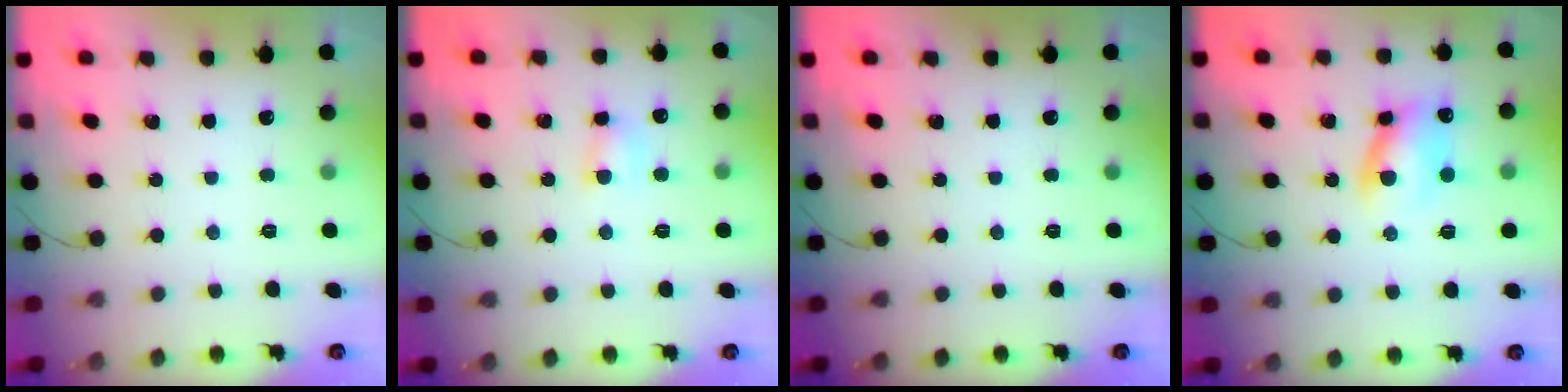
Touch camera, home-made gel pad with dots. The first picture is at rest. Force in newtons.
{"total": 4.6, "press": 4.4, "slide": 1.1}
{"total": 0.0}
{"total": 10.2, "press": 10.1, "slide": 1.2}